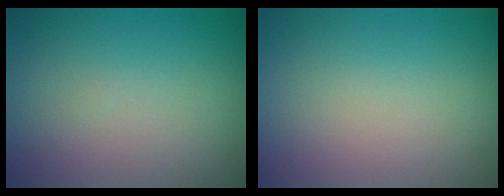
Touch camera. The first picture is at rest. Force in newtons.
{"total": 0.0}